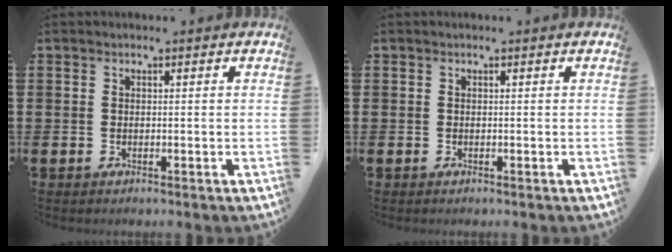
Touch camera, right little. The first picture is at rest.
{"total": 0.0}